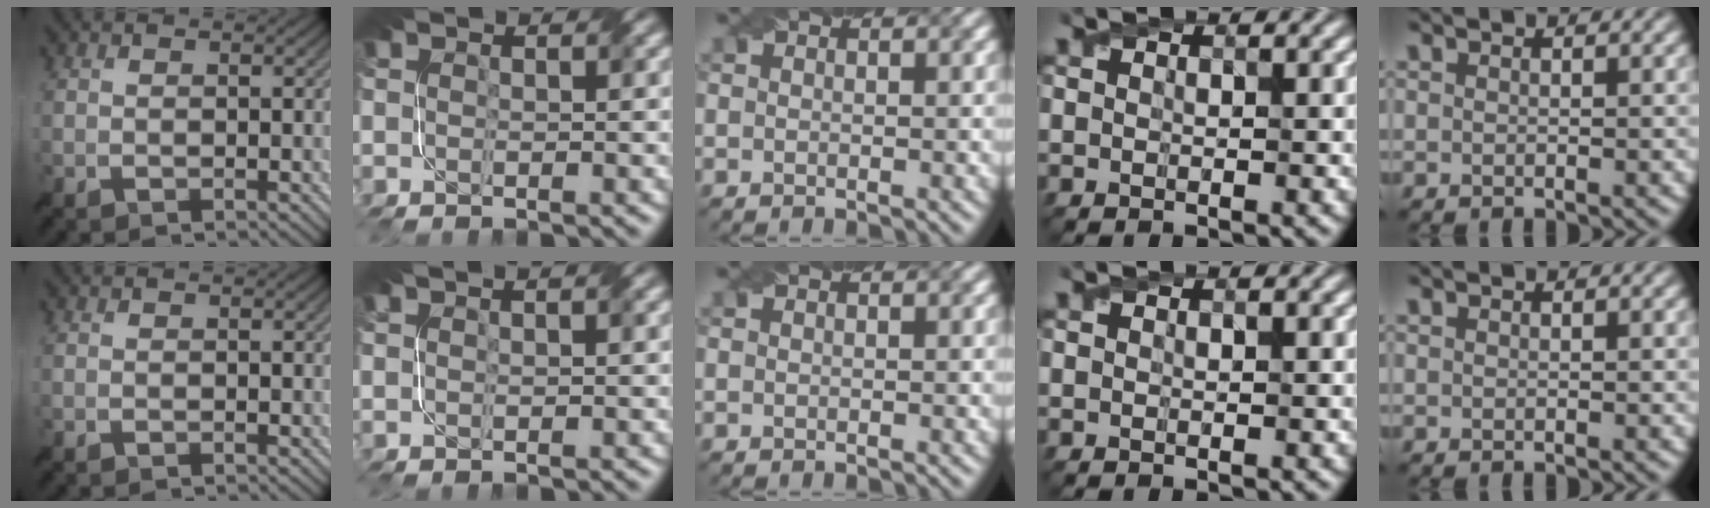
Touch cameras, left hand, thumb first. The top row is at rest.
{"index": {"total": 2.2, "force": [1.5, 0.9, 1.4], "torque": [-0.012, 0.006, 0.007]}}